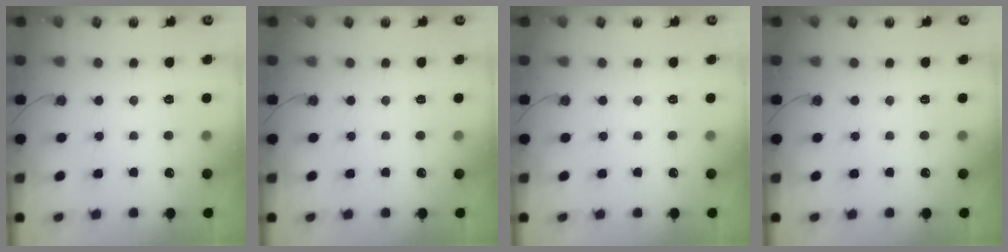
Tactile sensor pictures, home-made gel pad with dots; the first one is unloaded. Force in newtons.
{"total": 0.0}
{"total": 0.0}
{"total": 0.0}